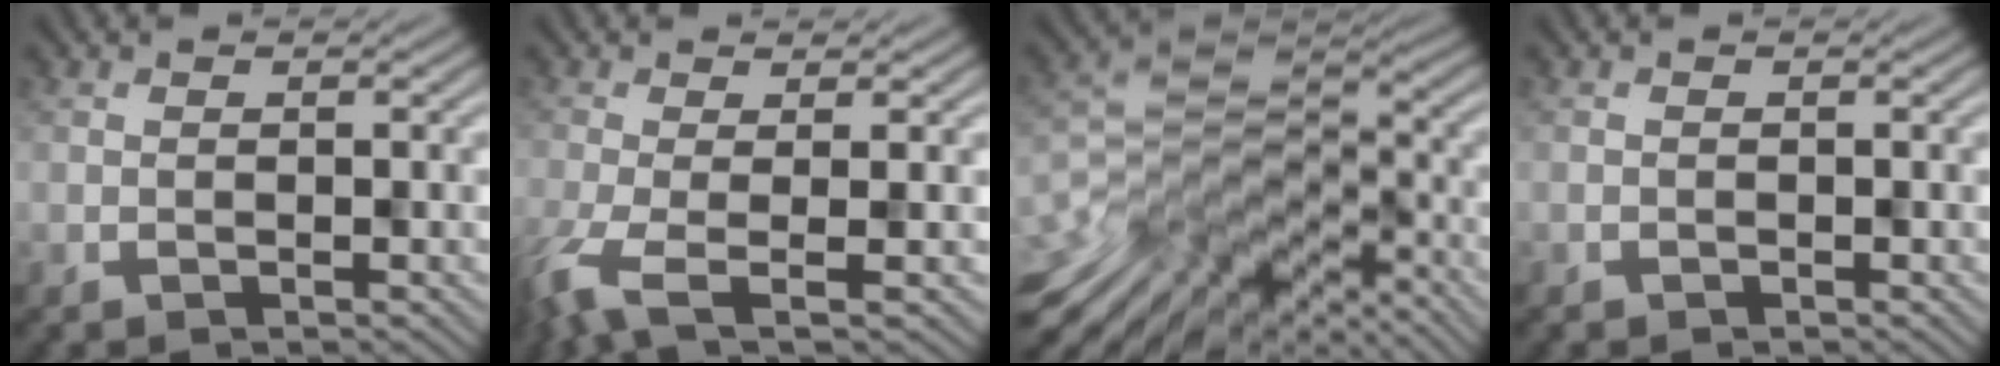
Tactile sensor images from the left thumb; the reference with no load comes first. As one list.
[{"total": 5.5, "force": [-2.0, 1.1, 5.0], "torque": [-0.089, -0.008, -0.050]}, {"total": 11.5, "force": [-7.6, 5.1, 7.1], "torque": [-0.166, -0.019, -0.124]}, {"total": 0.5, "force": [0.0, 0.2, -0.5], "torque": [0.009, -0.002, -0.001]}]